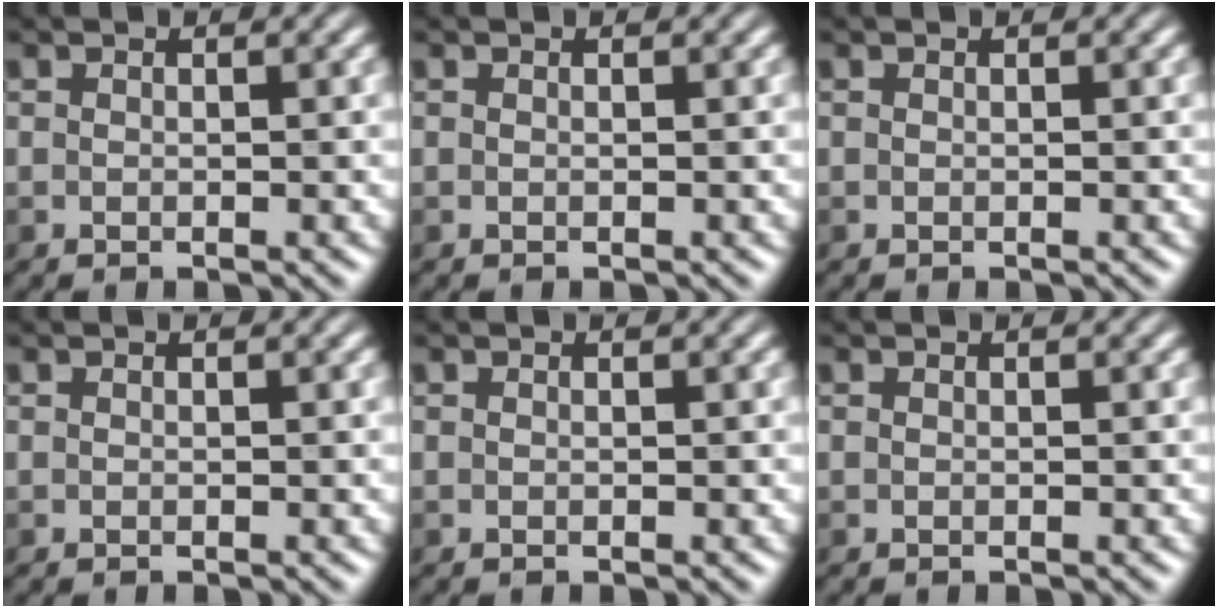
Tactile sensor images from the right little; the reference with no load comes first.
{"total": 0.0}
{"total": 0.0}
{"total": 0.0}
{"total": 0.0}
{"total": 0.0}